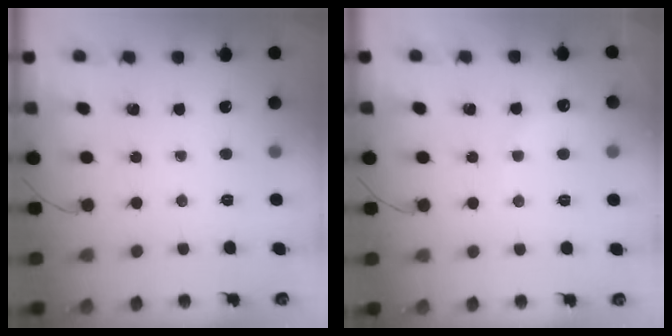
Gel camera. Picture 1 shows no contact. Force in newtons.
{"total": 5.7, "press": 5.6, "slide": 1.1}